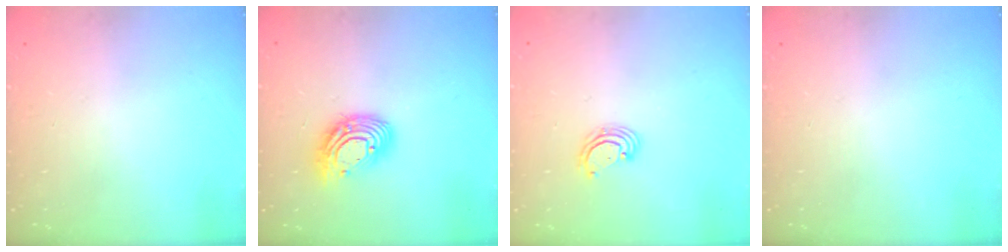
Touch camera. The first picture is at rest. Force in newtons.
{"total": 13.9, "press": 13.9, "slide": 1.2}
{"total": 2.6, "press": 2.6, "slide": 0.2}
{"total": 0.0}